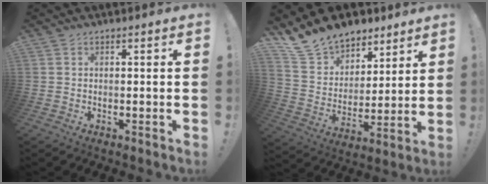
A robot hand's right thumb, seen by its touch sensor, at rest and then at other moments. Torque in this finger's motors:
{"motor_torque": [0.08, 0.14, 0.86, 0.84, 0.01]}